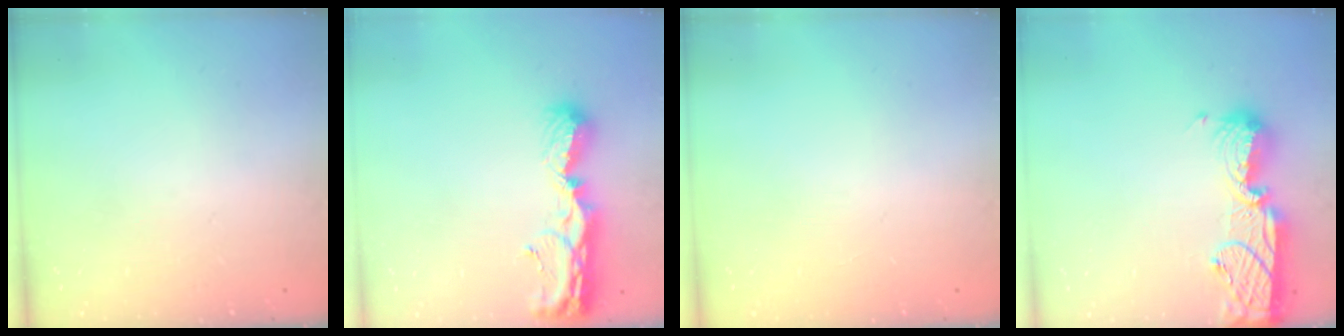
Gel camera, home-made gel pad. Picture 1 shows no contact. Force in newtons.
{"total": 10.1, "press": 10.0, "slide": 0.8}
{"total": 0.0}
{"total": 15.3, "press": 14.8, "slide": 4.0}